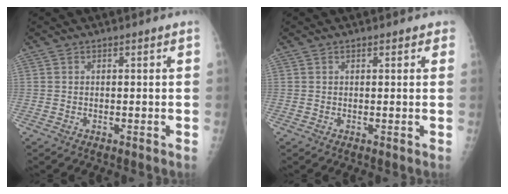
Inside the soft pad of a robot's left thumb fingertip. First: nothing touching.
{"total": 1.3, "force": [0.9, 0.8, 0.6], "torque": [0.005, -0.002, 0.006]}